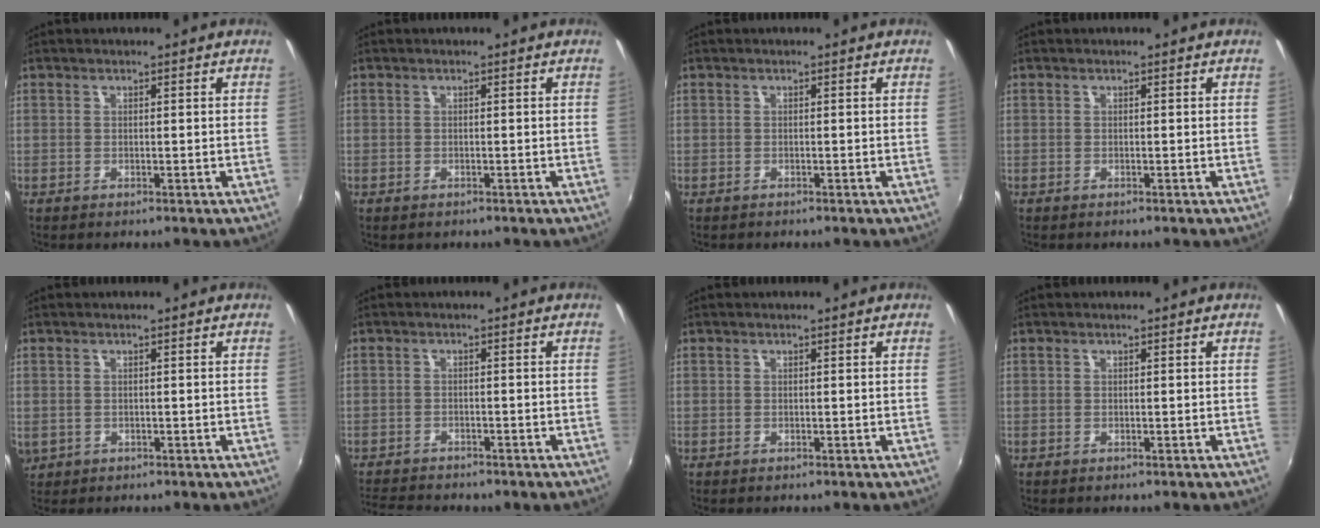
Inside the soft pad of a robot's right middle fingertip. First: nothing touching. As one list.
[{"total": 0.8, "force": [-0.7, 0.4, 0.3], "torque": [-0.009, -0.002, -0.009]}, {"total": 0.6, "force": [-0.5, 0.3, 0.1], "torque": [-0.005, -0.002, -0.009]}, {"total": 0.0}, {"total": 2.8, "force": [-0.2, 2.5, 1.2], "torque": [-0.024, -0.004, 0.000]}, {"total": 7.3, "force": [-6.7, 1.8, 2.5], "torque": [-0.071, -0.019, -0.106]}, {"total": 0.0}, {"total": 0.0}]